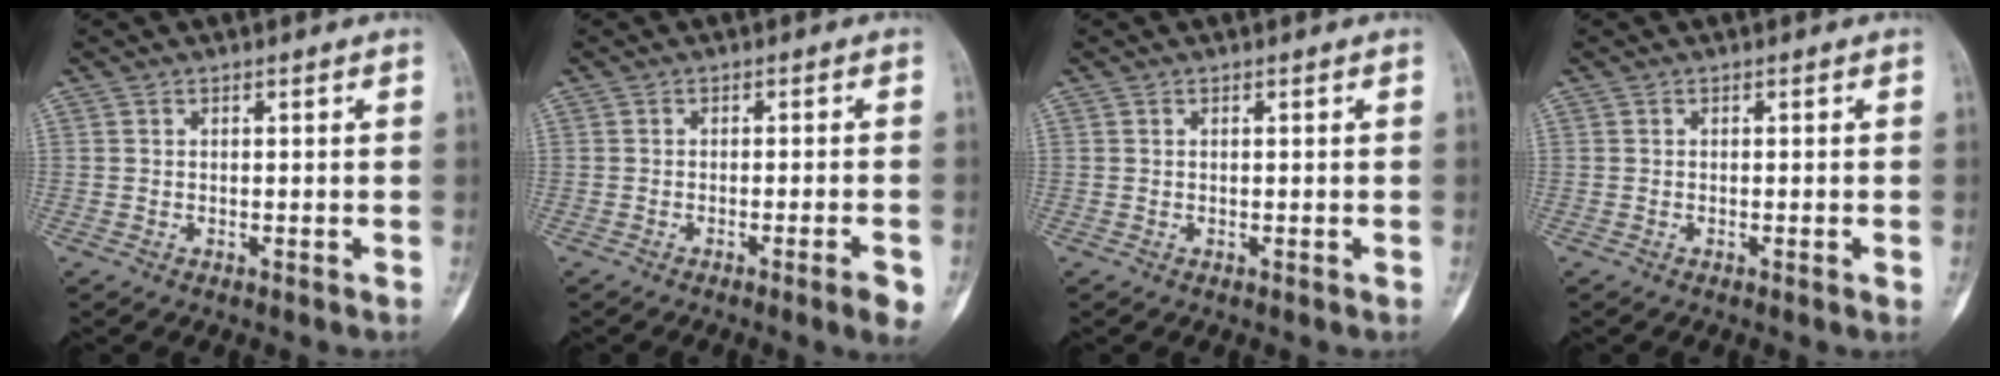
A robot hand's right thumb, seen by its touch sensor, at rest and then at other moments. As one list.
[{"total": 4.2, "force": [-2.1, 0.1, 3.7], "torque": [-0.050, 0.001, -0.030]}, {"total": 0.0}, {"total": 0.9, "force": [-0.3, 0.0, 0.8], "torque": [-0.015, -0.002, -0.002]}]